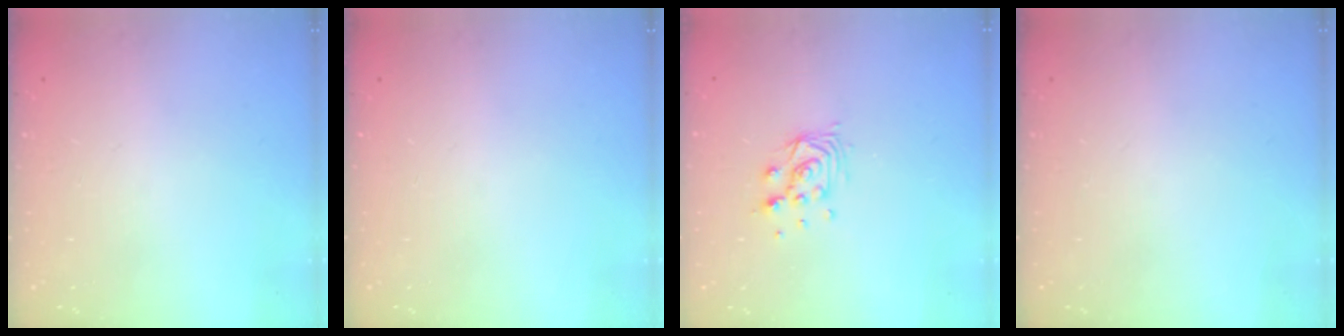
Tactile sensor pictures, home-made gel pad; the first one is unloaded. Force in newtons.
{"total": 0.0}
{"total": 8.2, "press": 8.2, "slide": 0.6}
{"total": 0.0}